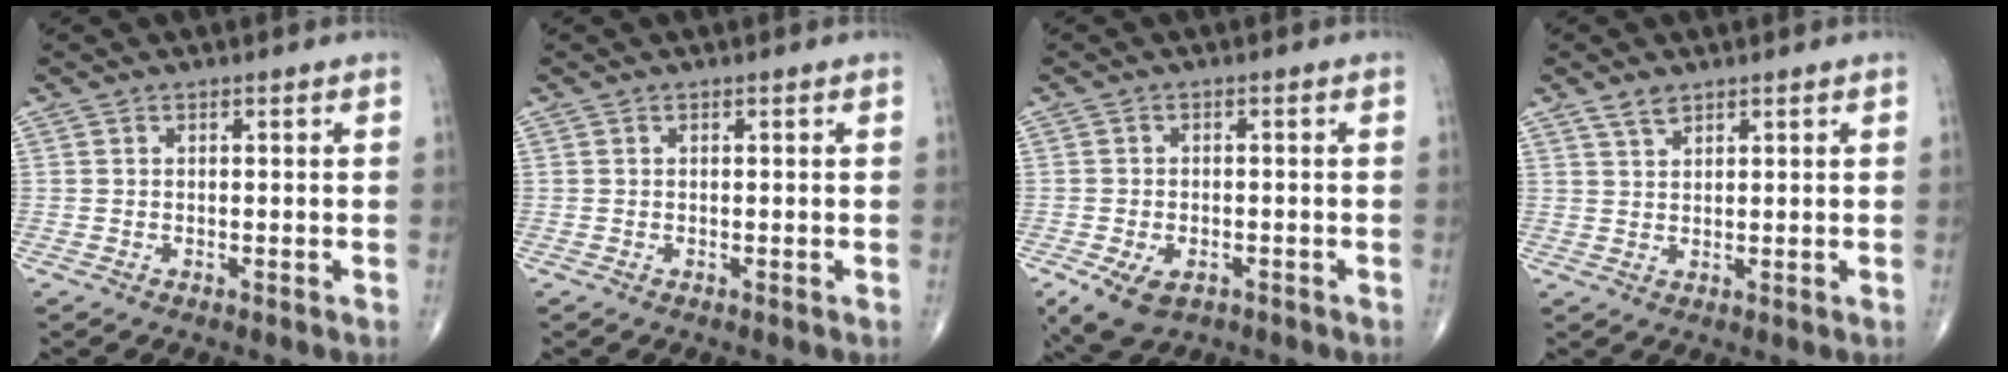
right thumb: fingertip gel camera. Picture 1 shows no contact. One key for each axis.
{"total": 0.0}
{"total": 6.9, "fx": -3.3, "fy": 4.2, "fz": 4.4, "tx": -0.078, "ty": 0.004, "tz": -0.048}
{"total": 2.4, "fx": 1.8, "fy": 1.2, "fz": 1.0, "tx": -0.016, "ty": -0.007, "tz": 0.036}